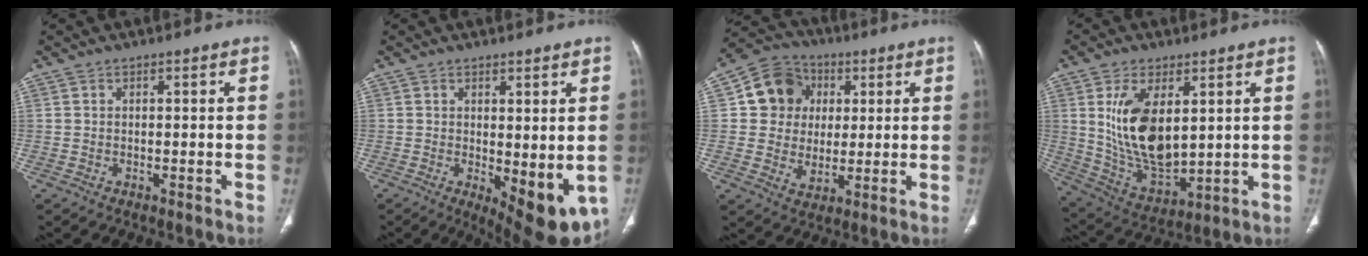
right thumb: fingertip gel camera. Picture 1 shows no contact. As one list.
[{"total": 10.2, "force": [-1.8, 4.0, 9.2], "torque": [-0.106, -0.024, -0.010]}, {"total": 12.5, "force": [2.7, 11.1, 5.0], "torque": [-0.048, 0.001, 0.043]}, {"total": 15.6, "force": [3.6, 8.1, 12.8], "torque": [-0.222, -0.025, 0.085]}]